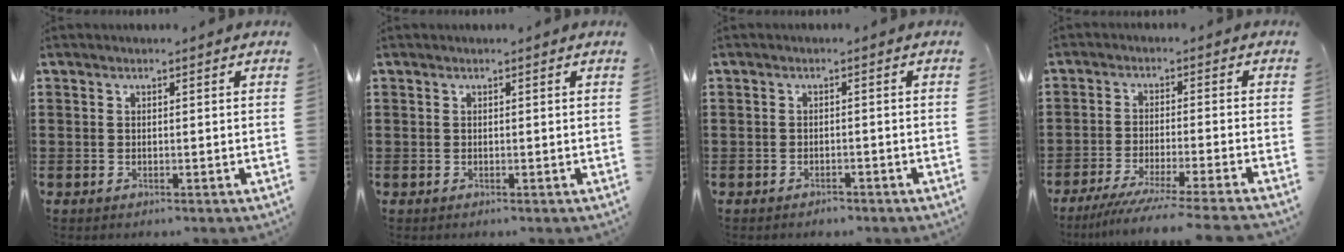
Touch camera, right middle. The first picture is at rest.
{"total": 0.0}
{"total": 1.2, "force": [-1.2, 0.2, 0.0], "torque": [-0.006, -0.002, -0.026]}
{"total": 5.5, "force": [-4.9, -0.7, 2.5], "torque": [-0.047, -0.022, -0.092]}